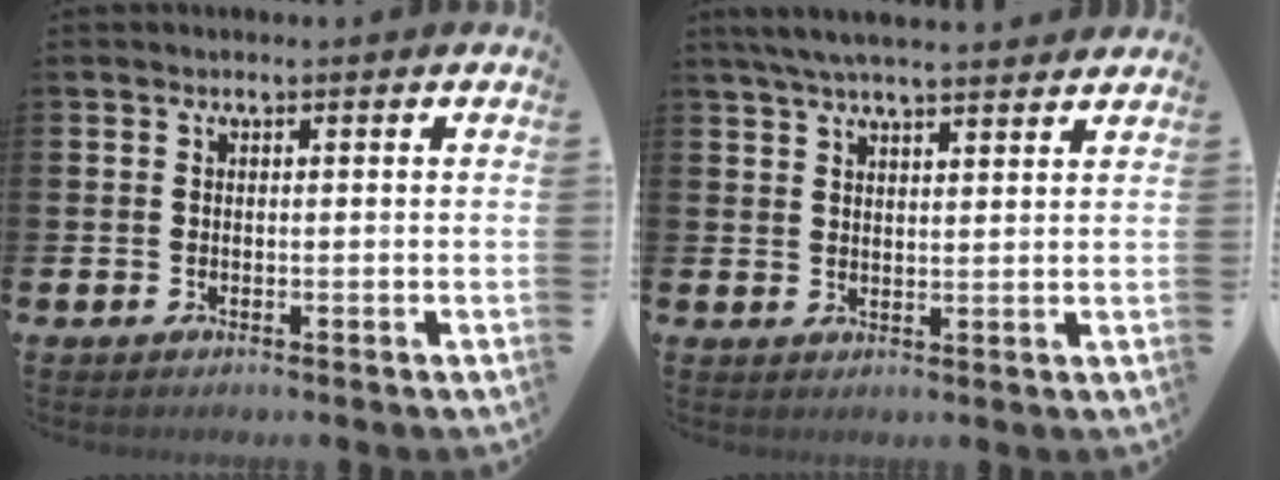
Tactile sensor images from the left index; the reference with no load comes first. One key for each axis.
{"total": 5.2, "fx": 4.9, "fy": 0.4, "fz": 1.7, "tx": -0.049, "ty": -0.014, "tz": 0.091}